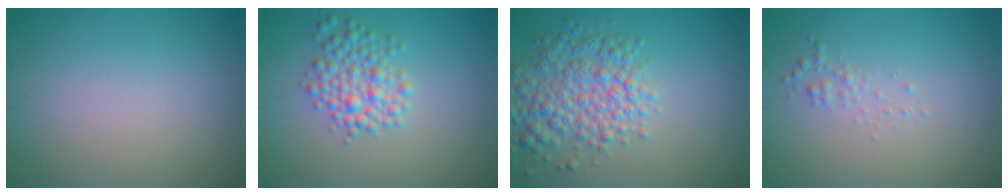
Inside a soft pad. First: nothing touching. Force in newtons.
{"total": 3.6, "press": 3.6, "slide": 0.0}
{"total": 5.2, "press": 5.2, "slide": 0.1}
{"total": 0.9, "press": 0.9, "slide": 0.0}